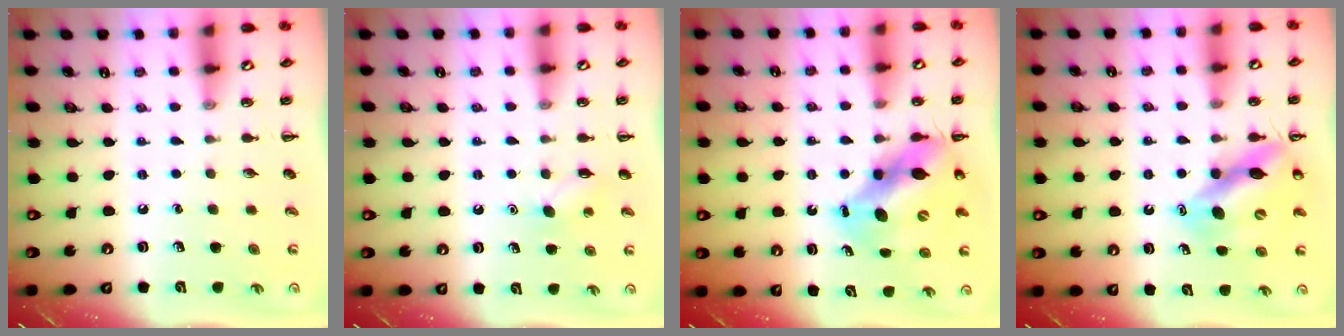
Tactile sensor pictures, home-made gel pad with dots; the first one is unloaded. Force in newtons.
{"total": 5.3, "press": 5.1, "slide": 1.5}
{"total": 11.6, "press": 11.2, "slide": 3.1}
{"total": 11.7, "press": 11.2, "slide": 3.3}